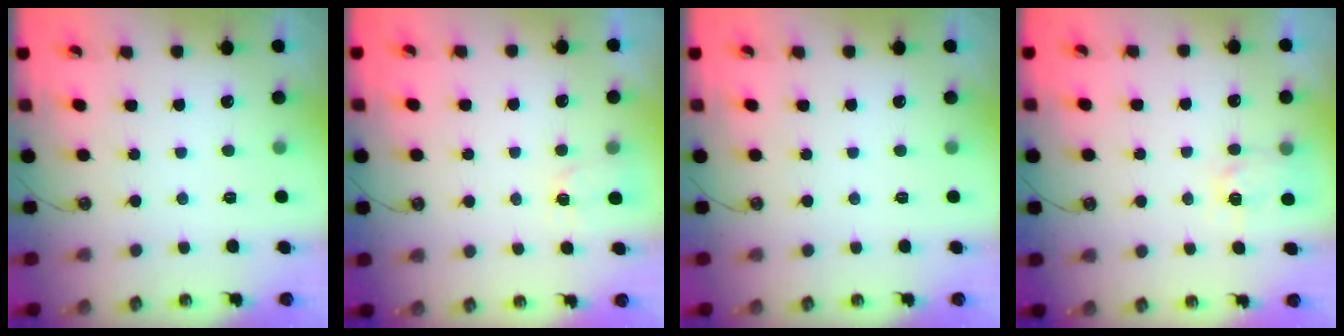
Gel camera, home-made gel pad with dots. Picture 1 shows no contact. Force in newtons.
{"total": 2.5, "press": 2.5, "slide": 0.4}
{"total": 0.0}
{"total": 4.4, "press": 4.4, "slide": 0.5}